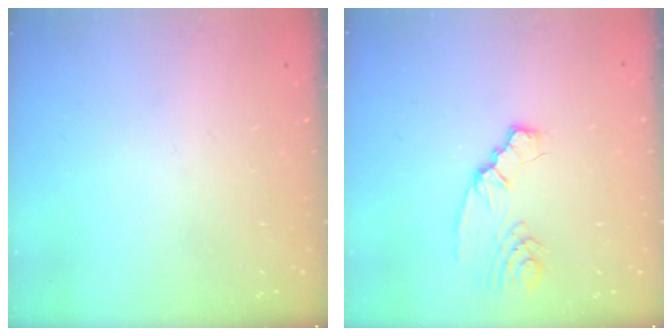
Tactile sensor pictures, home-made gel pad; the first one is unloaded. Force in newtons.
{"total": 3.4, "press": 3.4, "slide": 0.5}